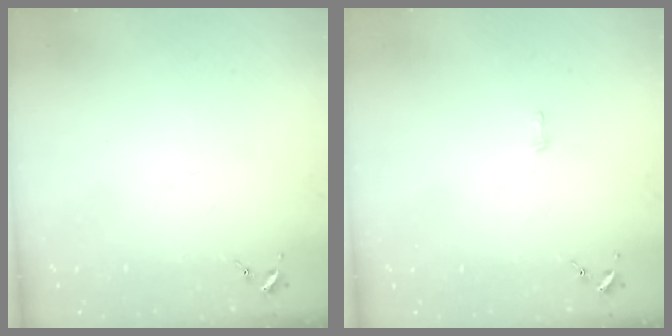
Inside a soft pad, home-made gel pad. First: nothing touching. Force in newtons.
{"total": 2.6, "press": 2.6, "slide": 0.2}